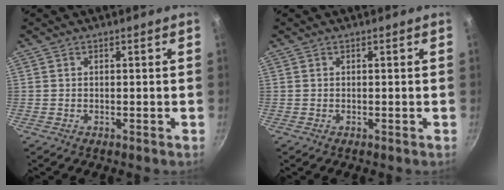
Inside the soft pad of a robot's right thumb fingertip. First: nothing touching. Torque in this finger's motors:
{"motor_torque": [0.00, 0.00, 0.00, 0.00, 0.00]}